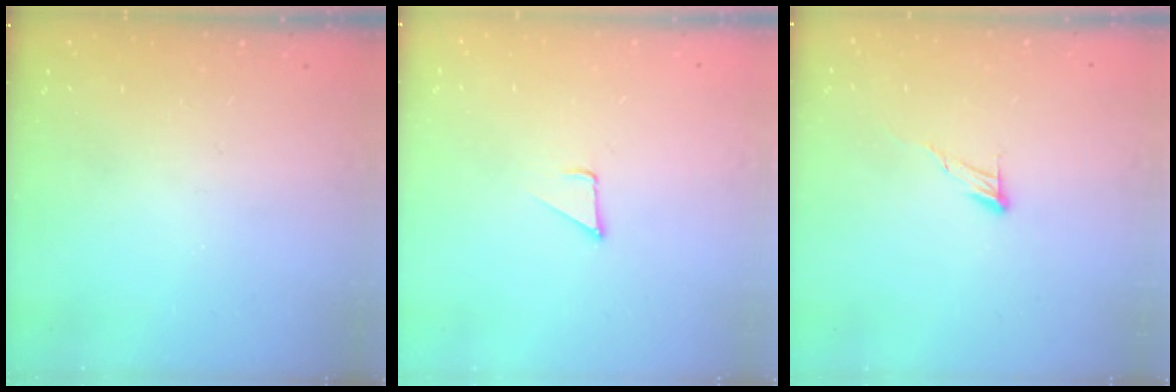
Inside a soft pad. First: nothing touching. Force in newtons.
{"total": 2.8, "press": 2.8, "slide": 0.2}
{"total": 6.5, "press": 6.5, "slide": 0.4}